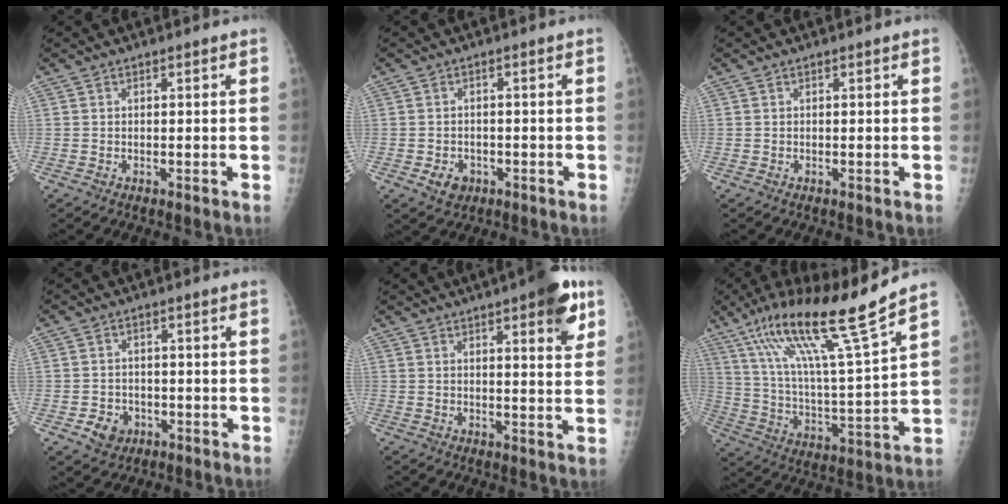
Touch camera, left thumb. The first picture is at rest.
{"total": 3.3, "force": [-1.4, 2.7, 1.5], "torque": [-0.013, 0.005, -0.013]}
{"total": 0.0}
{"total": 4.1, "force": [-1.6, 3.5, 1.5], "torque": [-0.010, 0.007, -0.019]}
{"total": 12.2, "force": [6.6, 2.0, 10.1], "torque": [-0.123, -0.028, 0.086]}
{"total": 20.3, "force": [13.7, 0.5, 15.0], "torque": [-0.247, -0.058, 0.243]}